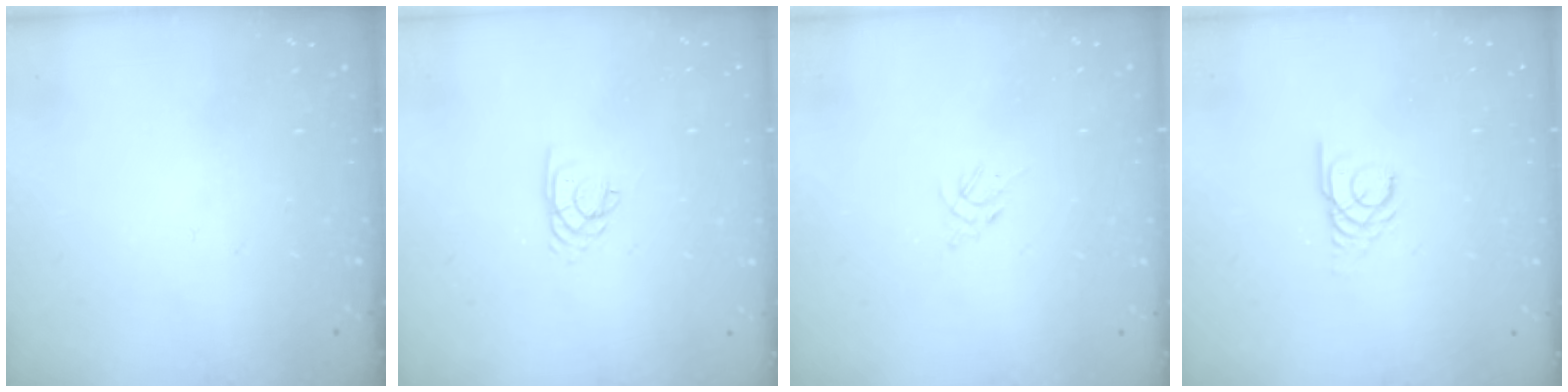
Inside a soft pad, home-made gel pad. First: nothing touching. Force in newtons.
{"total": 1.9, "press": 1.8, "slide": 0.3}
{"total": 3.8, "press": 3.7, "slide": 0.8}
{"total": 1.3, "press": 1.3, "slide": 0.2}